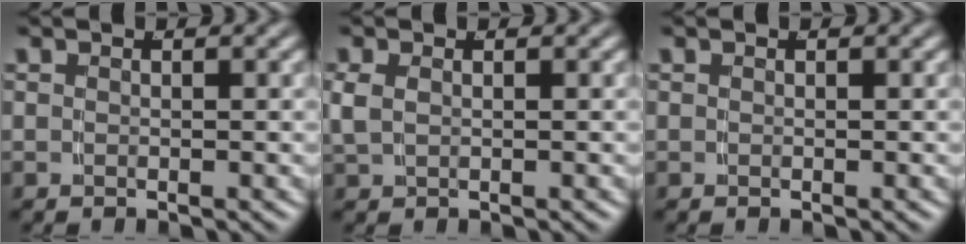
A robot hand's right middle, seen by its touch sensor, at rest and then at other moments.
{"total": 1.3, "force": [0.4, 0.7, 1.0], "torque": [-0.034, -0.003, 0.017]}
{"total": 0.0}